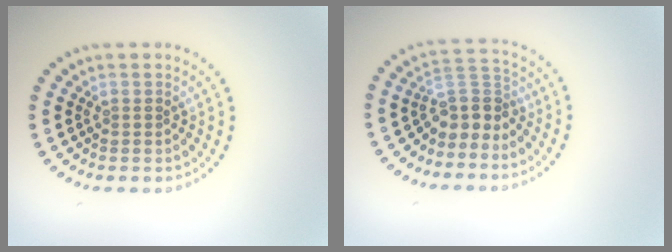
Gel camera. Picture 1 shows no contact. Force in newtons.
{"total": 3.1, "press": 2.4, "slide": 2.0}